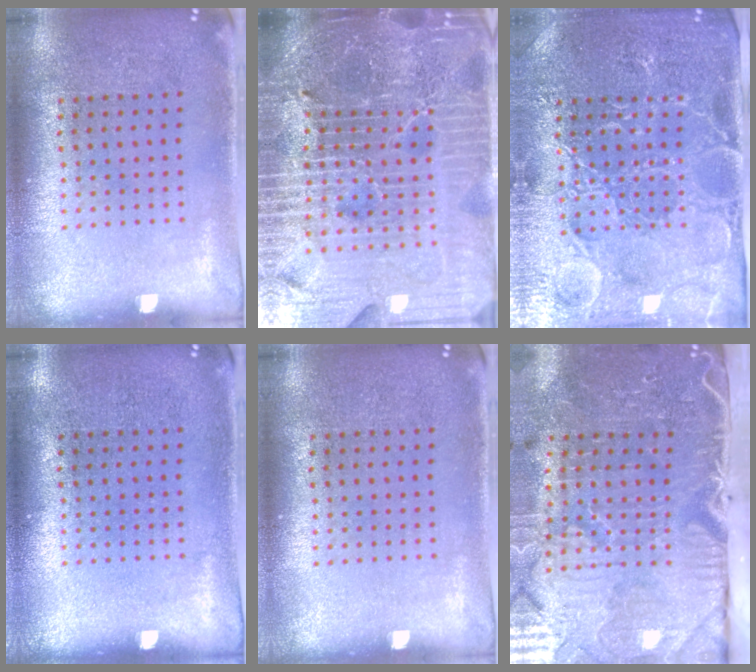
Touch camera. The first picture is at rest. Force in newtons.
{"total": 7.3, "press": 6.3, "slide": 3.7}
{"total": 4.8, "press": 4.5, "slide": 1.6}
{"total": 0.0}
{"total": 0.0}
{"total": 5.3, "press": 4.4, "slide": 3.1}